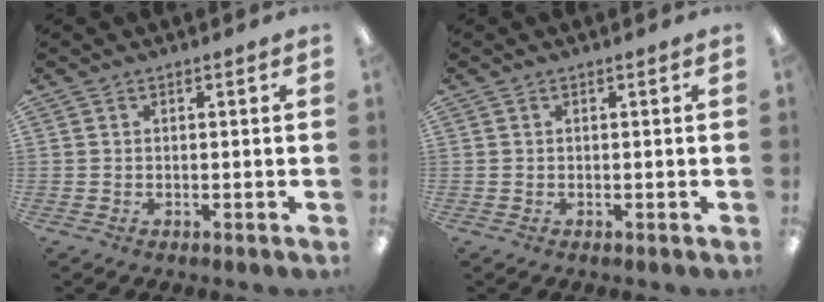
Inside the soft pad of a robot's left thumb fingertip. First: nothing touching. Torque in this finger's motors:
{"motor_torque": [0.00, 0.00, 0.00, 0.00, 0.00]}